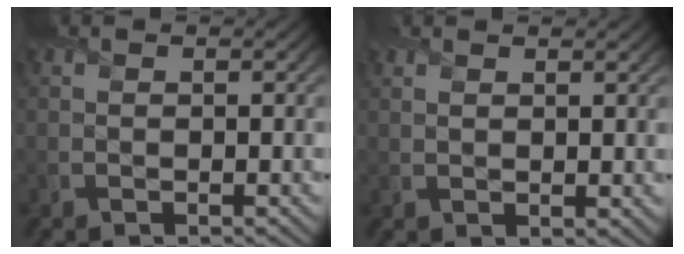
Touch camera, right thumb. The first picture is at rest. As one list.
[{"total": 1.5, "force": [1.2, 0.3, 0.9], "torque": [-0.018, -0.002, 0.027]}]